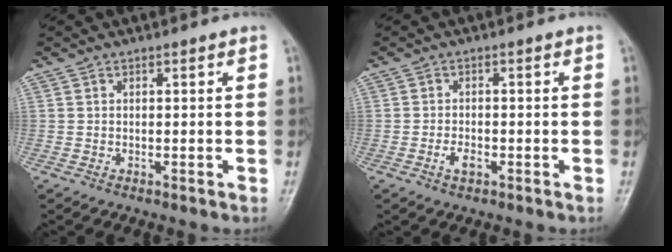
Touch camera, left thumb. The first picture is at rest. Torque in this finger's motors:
{"motor_torque": [-0.33, 0.33, 0.24, 0.40, 0.04]}